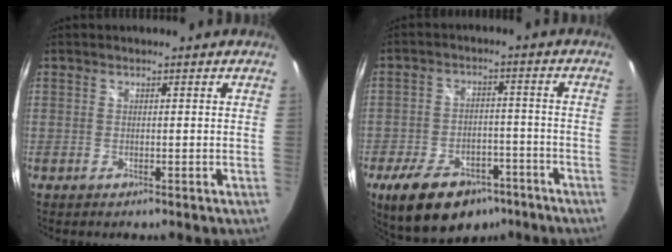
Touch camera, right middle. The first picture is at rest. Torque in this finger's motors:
{"motor_torque": [1.14, -0.99, 0.19, 0.09]}